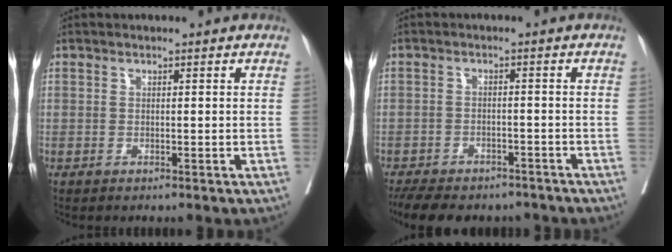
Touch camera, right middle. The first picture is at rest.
{"total": 13.9, "force": [-11.6, 5.3, 5.4], "torque": [-0.121, -0.004, -0.156]}